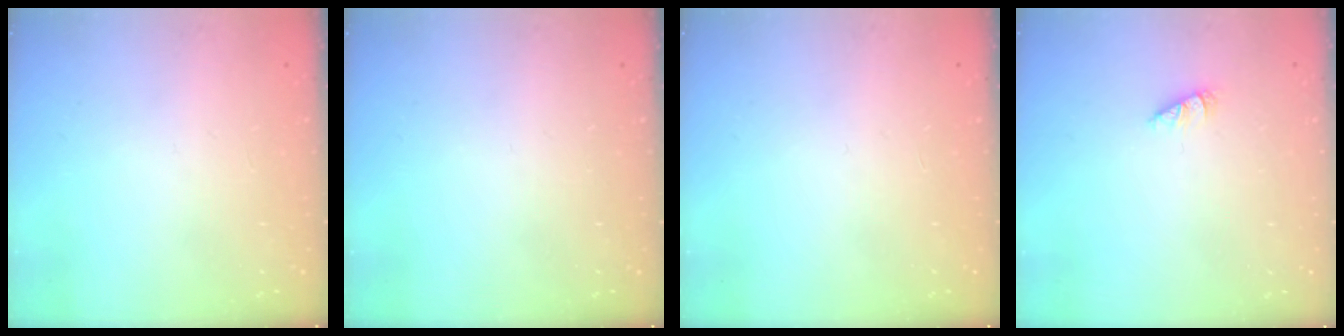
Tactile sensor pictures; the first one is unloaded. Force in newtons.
{"total": 0.0}
{"total": 0.0}
{"total": 1.0, "press": 1.0, "slide": 0.2}